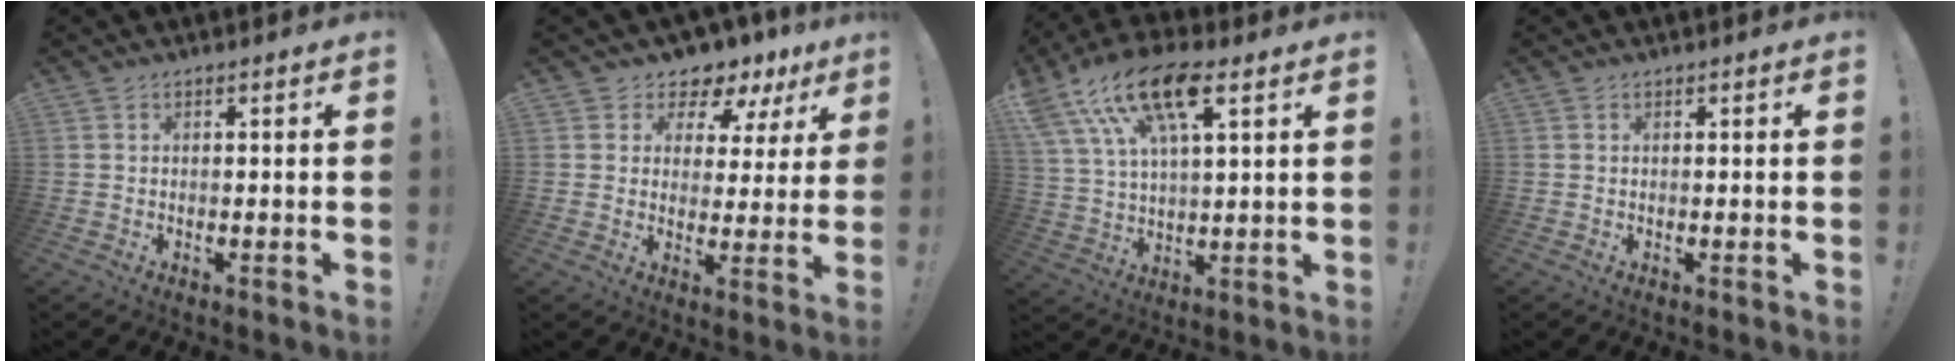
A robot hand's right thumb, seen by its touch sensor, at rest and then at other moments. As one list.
[{"total": 6.2, "force": [4.5, 3.8, 1.9], "torque": [-0.029, -0.044, 0.083]}, {"total": 17.7, "force": [9.7, 7.8, 12.6], "torque": [-0.229, -0.035, 0.169]}, {"total": 0.0}]